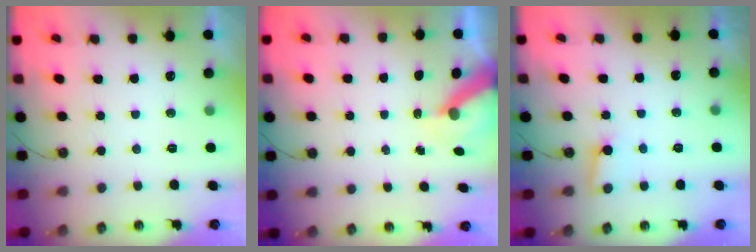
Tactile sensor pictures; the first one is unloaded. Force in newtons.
{"total": 7.0, "press": 7.0, "slide": 0.8}
{"total": 4.8, "press": 4.7, "slide": 1.0}